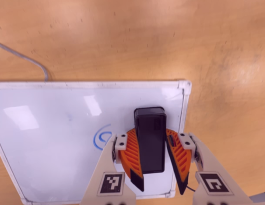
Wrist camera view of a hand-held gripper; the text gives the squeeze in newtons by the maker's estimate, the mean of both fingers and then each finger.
{"total": 11.8, "left": 13.3, "right": 10.2}